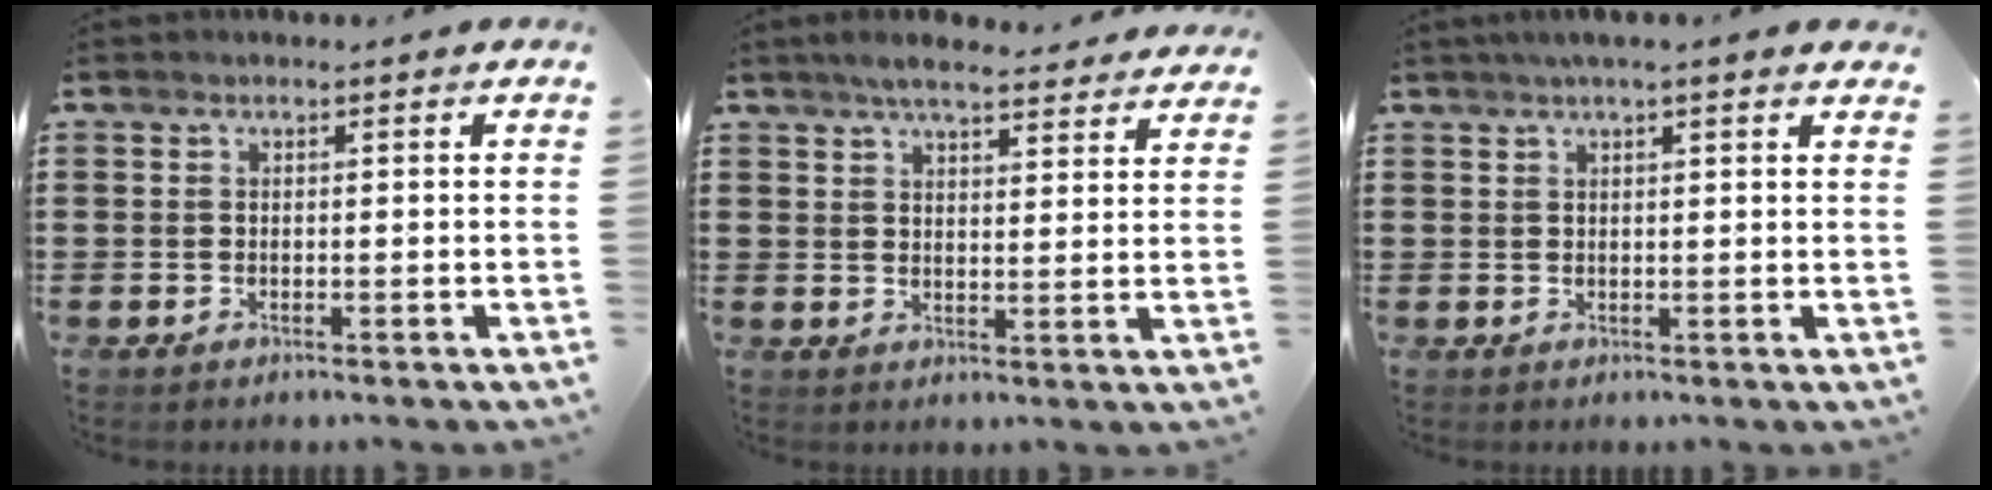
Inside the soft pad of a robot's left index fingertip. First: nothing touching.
{"total": 5.3, "force": [4.8, 0.6, 2.1], "torque": [-0.053, -0.009, 0.087]}
{"total": 2.4, "force": [1.8, 0.2, 1.5], "torque": [-0.033, 0.005, 0.034]}